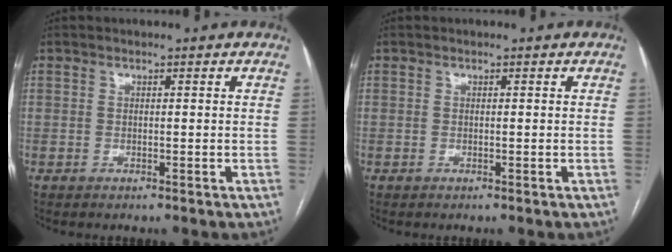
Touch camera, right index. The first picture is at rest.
{"total": 0.0}